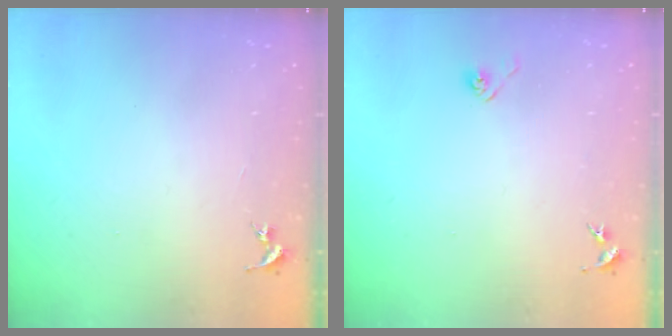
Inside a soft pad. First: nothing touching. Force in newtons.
{"total": 2.9, "press": 2.8, "slide": 0.8}